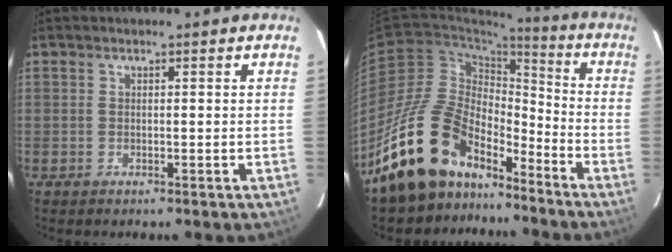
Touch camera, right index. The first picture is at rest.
{"total": 19.1, "force": [-14.4, 9.8, 7.9], "torque": [-0.159, 0.023, -0.241]}